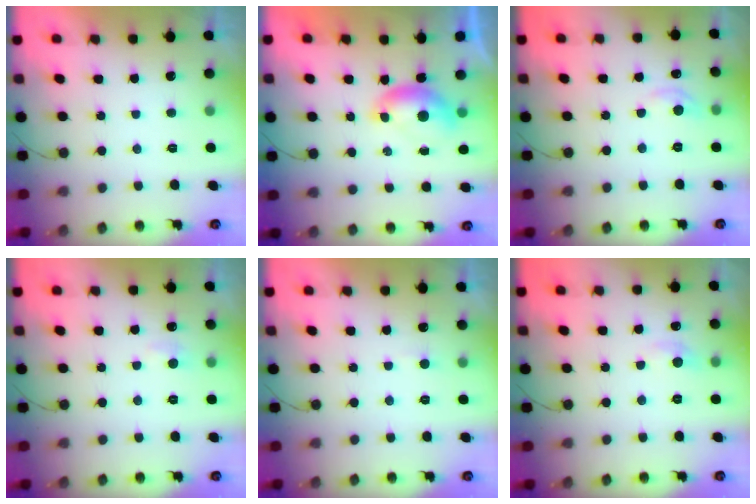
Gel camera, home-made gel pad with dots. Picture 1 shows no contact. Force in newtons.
{"total": 6.3, "press": 6.2, "slide": 0.9}
{"total": 4.5, "press": 4.4, "slide": 0.6}
{"total": 5.2, "press": 5.2, "slide": 0.6}
{"total": 2.9, "press": 2.9, "slide": 0.3}
{"total": 4.9, "press": 4.9, "slide": 0.6}